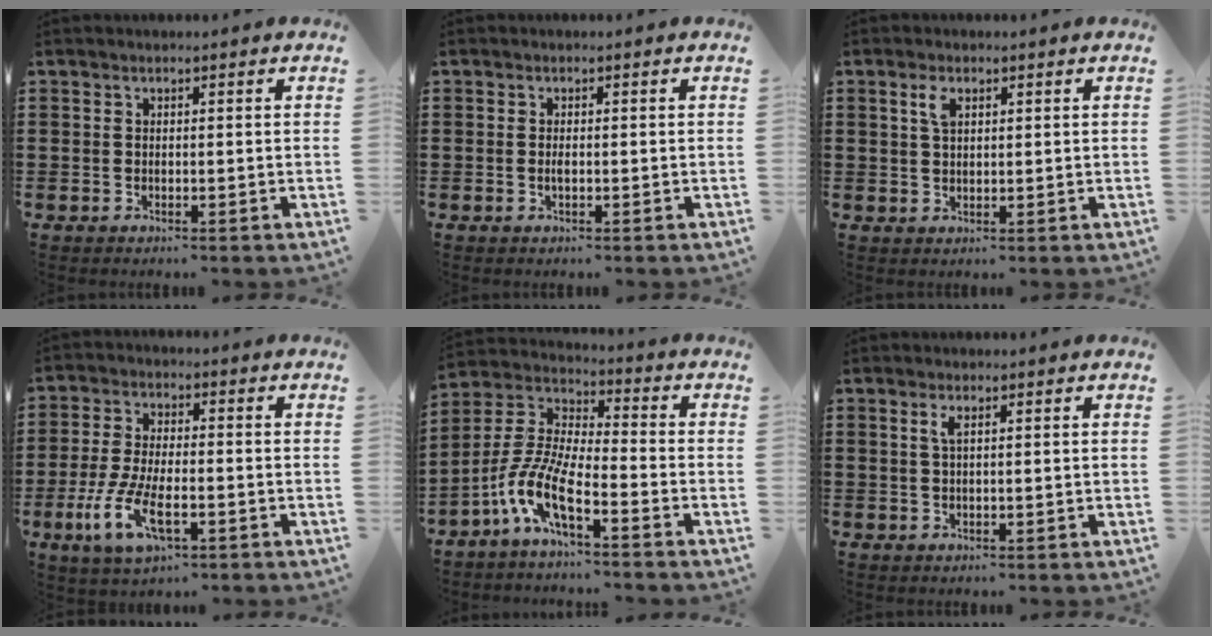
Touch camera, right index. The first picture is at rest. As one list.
[{"total": 0.9, "force": [-0.1, 0.2, 0.9], "torque": [-0.018, -0.004, -0.001]}, {"total": 2.5, "force": [1.1, 1.2, 1.9], "torque": [-0.043, 0.005, 0.019]}, {"total": 8.7, "force": [-3.2, 3.4, 7.4], "torque": [-0.169, -0.014, -0.059]}, {"total": 9.3, "force": [-5.9, 1.9, 7.0], "torque": [-0.188, -0.024, -0.125]}, {"total": 1.5, "force": [0.5, 0.3, 1.4], "torque": [-0.029, 0.003, 0.008]}]